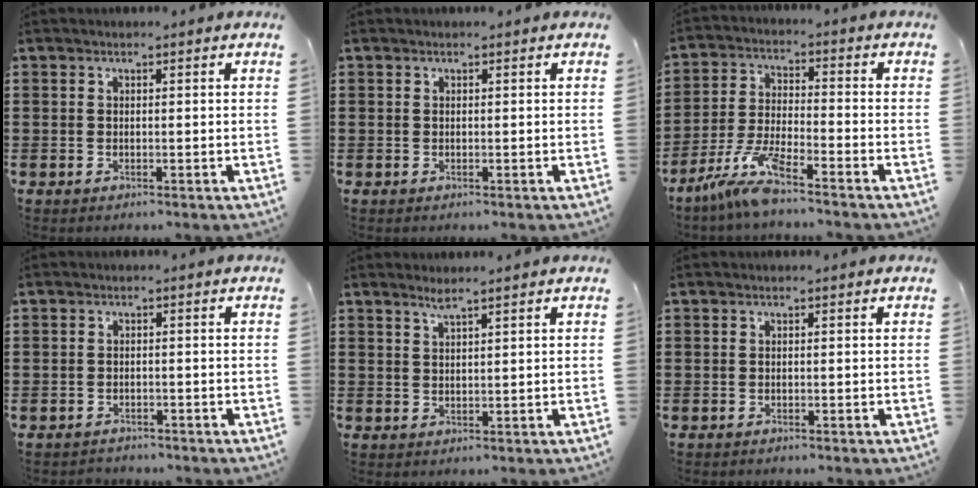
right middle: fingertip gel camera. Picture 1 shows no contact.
{"total": 0.0}
{"total": 7.3, "force": [-6.0, 0.3, 4.2], "torque": [-0.101, -0.015, -0.120]}
{"total": 1.6, "force": [-1.5, 0.5, -0.3], "torque": [0.002, 0.002, -0.036]}
{"total": 1.6, "force": [1.4, 0.0, 0.9], "torque": [-0.019, 0.000, 0.024]}
{"total": 0.6, "force": [-0.5, 0.2, -0.1], "torque": [0.001, 0.002, -0.013]}